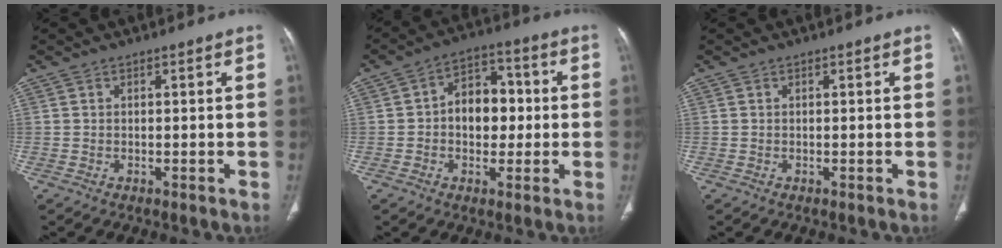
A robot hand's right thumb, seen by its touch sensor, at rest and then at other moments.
{"total": 9.7, "force": [0.0, 7.0, 6.8], "torque": [-0.060, 0.026, -0.010]}
{"total": 0.0}